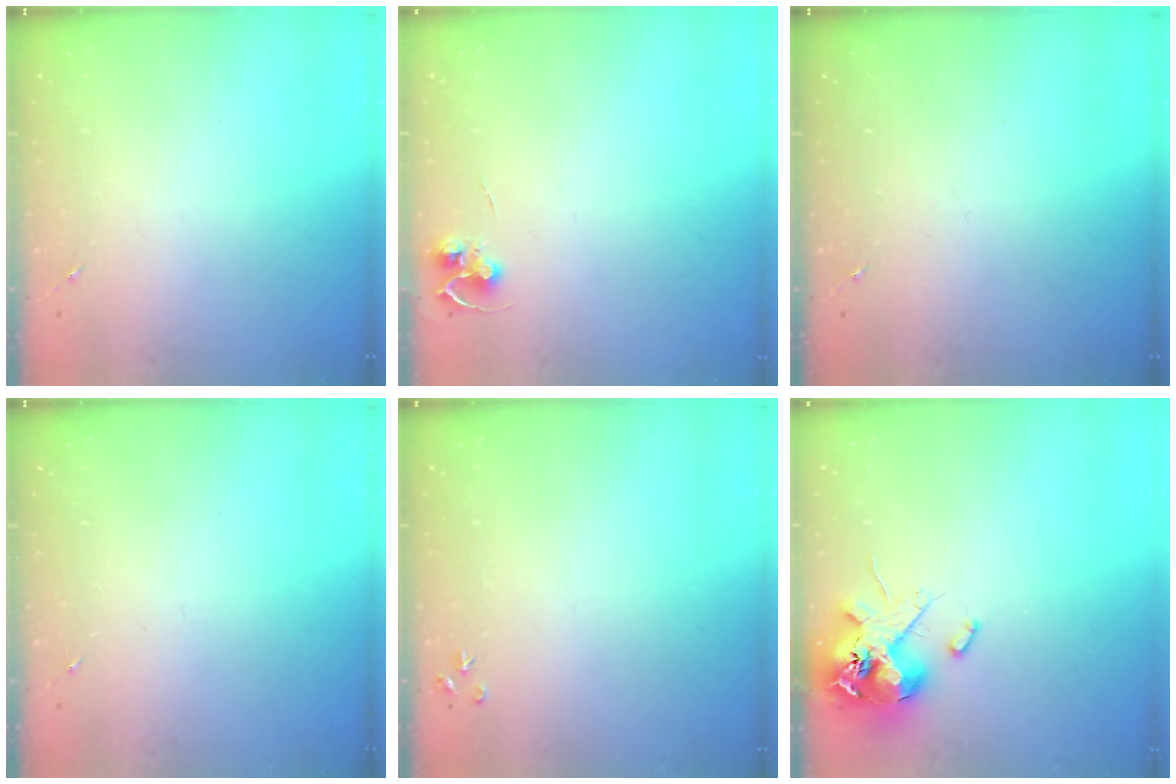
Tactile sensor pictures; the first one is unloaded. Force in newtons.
{"total": 5.7, "press": 5.6, "slide": 0.4}
{"total": 0.0}
{"total": 0.0}
{"total": 3.6, "press": 3.5, "slide": 0.5}
{"total": 13.4, "press": 13.2, "slide": 2.3}